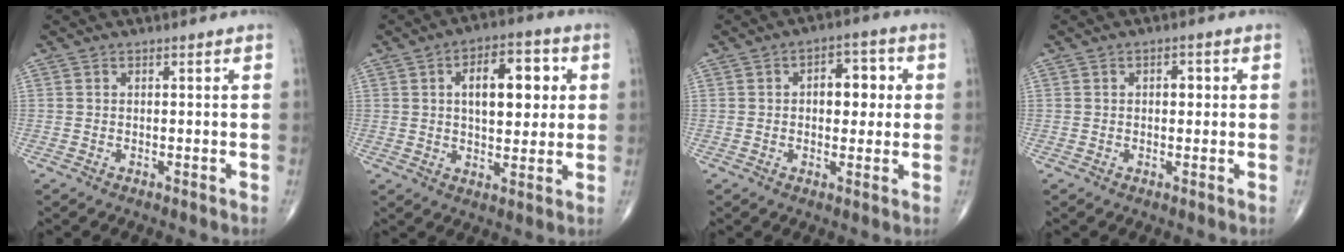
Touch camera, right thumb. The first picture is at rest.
{"total": 12.5, "force": [2.8, 6.4, 10.3], "torque": [-0.120, 0.004, 0.040]}
{"total": 7.4, "force": [1.1, 4.4, 5.8], "torque": [-0.047, 0.011, 0.012]}
{"total": 2.4, "force": [0.4, 1.4, 1.9], "torque": [-0.018, 0.004, 0.003]}